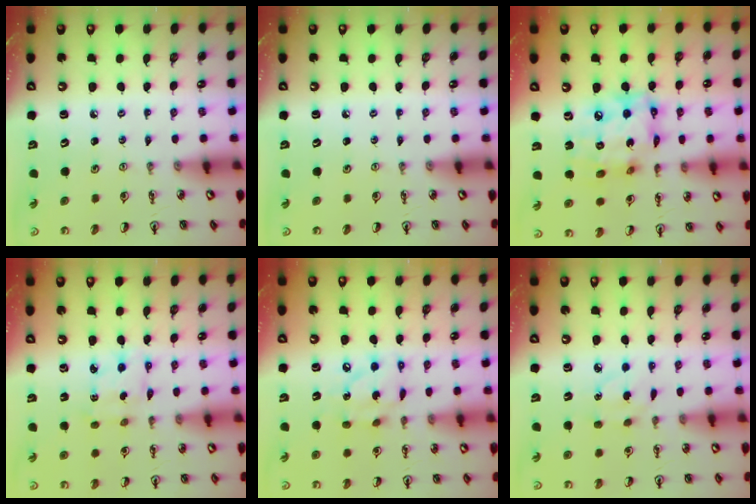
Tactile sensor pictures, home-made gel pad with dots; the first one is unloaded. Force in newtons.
{"total": 0.0}
{"total": 16.1, "press": 16.1, "slide": 1.2}
{"total": 2.3, "press": 2.3, "slide": 0.3}
{"total": 9.3, "press": 9.3, "slide": 0.5}
{"total": 4.6, "press": 4.6, "slide": 0.5}